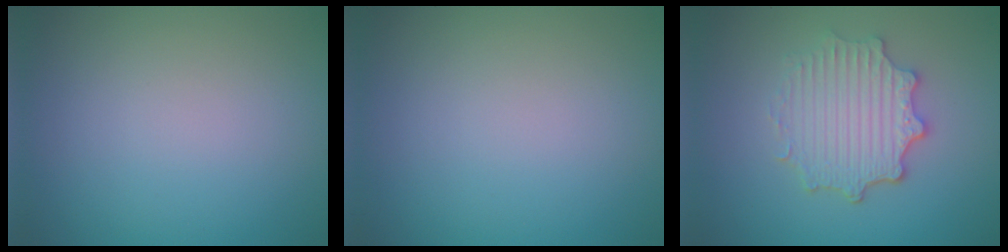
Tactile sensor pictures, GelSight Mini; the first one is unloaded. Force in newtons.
{"total": 0.0}
{"total": 4.5, "press": 3.7, "slide": 2.6}